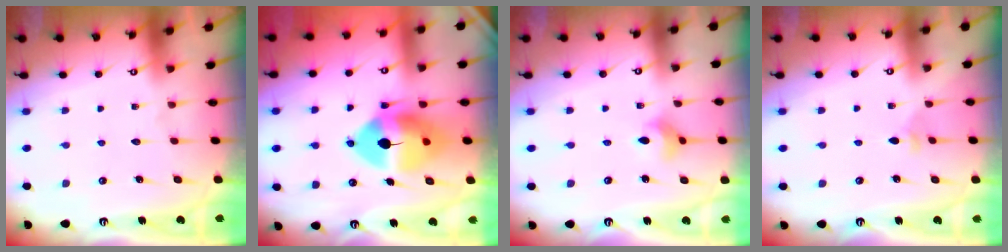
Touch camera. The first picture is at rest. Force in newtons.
{"total": 13.6, "press": 13.4, "slide": 2.1}
{"total": 5.0, "press": 5.0, "slide": 0.8}
{"total": 2.5, "press": 2.4, "slide": 0.6}